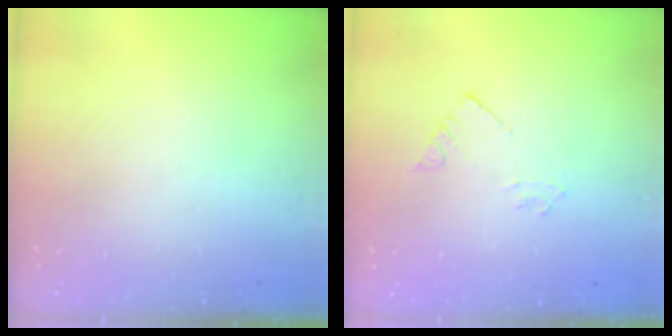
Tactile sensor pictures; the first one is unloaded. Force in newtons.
{"total": 2.2, "press": 2.2, "slide": 0.1}